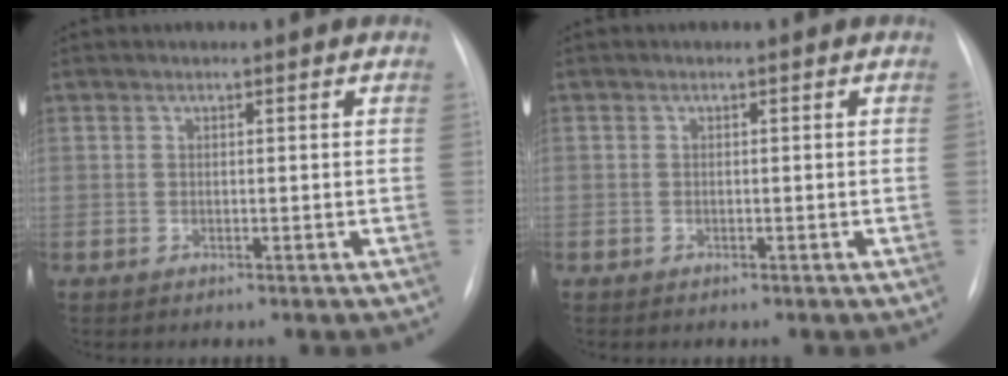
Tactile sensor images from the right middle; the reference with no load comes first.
{"total": 0.0}